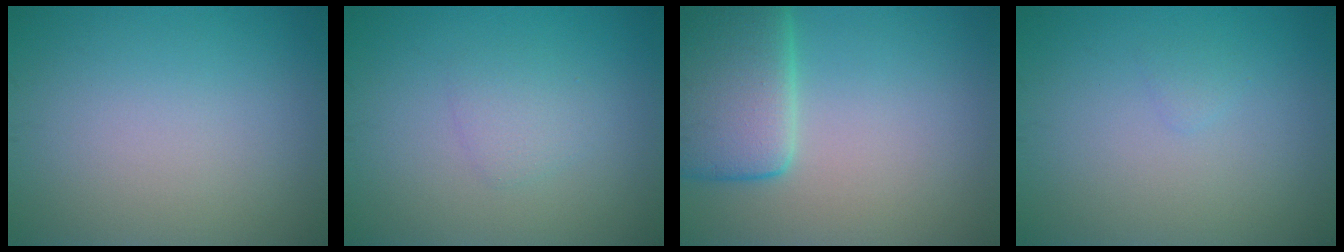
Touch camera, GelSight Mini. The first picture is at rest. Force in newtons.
{"total": 1.5, "press": 1.5, "slide": 0.0}
{"total": 7.4, "press": 7.4, "slide": 0.5}
{"total": 0.5, "press": 0.5, "slide": 0.1}